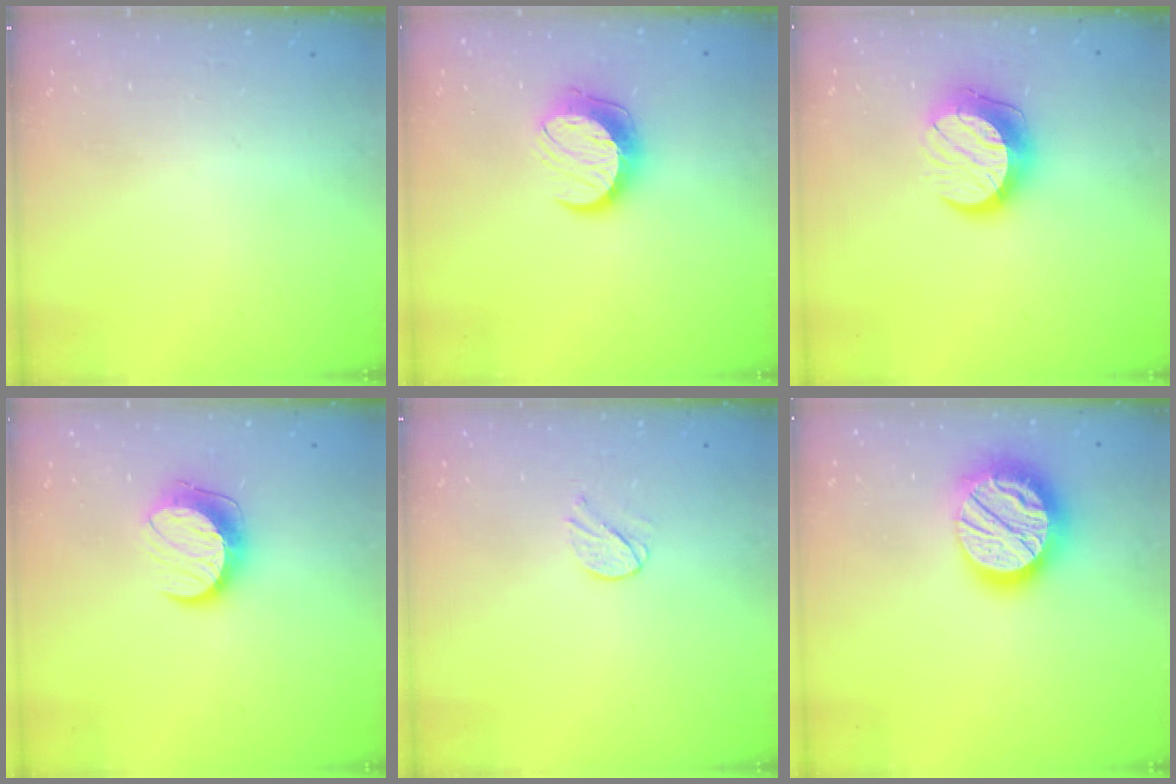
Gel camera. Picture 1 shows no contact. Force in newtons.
{"total": 10.8, "press": 10.8, "slide": 0.5}
{"total": 12.5, "press": 12.5, "slide": 0.9}
{"total": 10.5, "press": 10.5, "slide": 0.4}
{"total": 3.7, "press": 3.7, "slide": 0.4}
{"total": 20.2, "press": 20.2, "slide": 1.5}